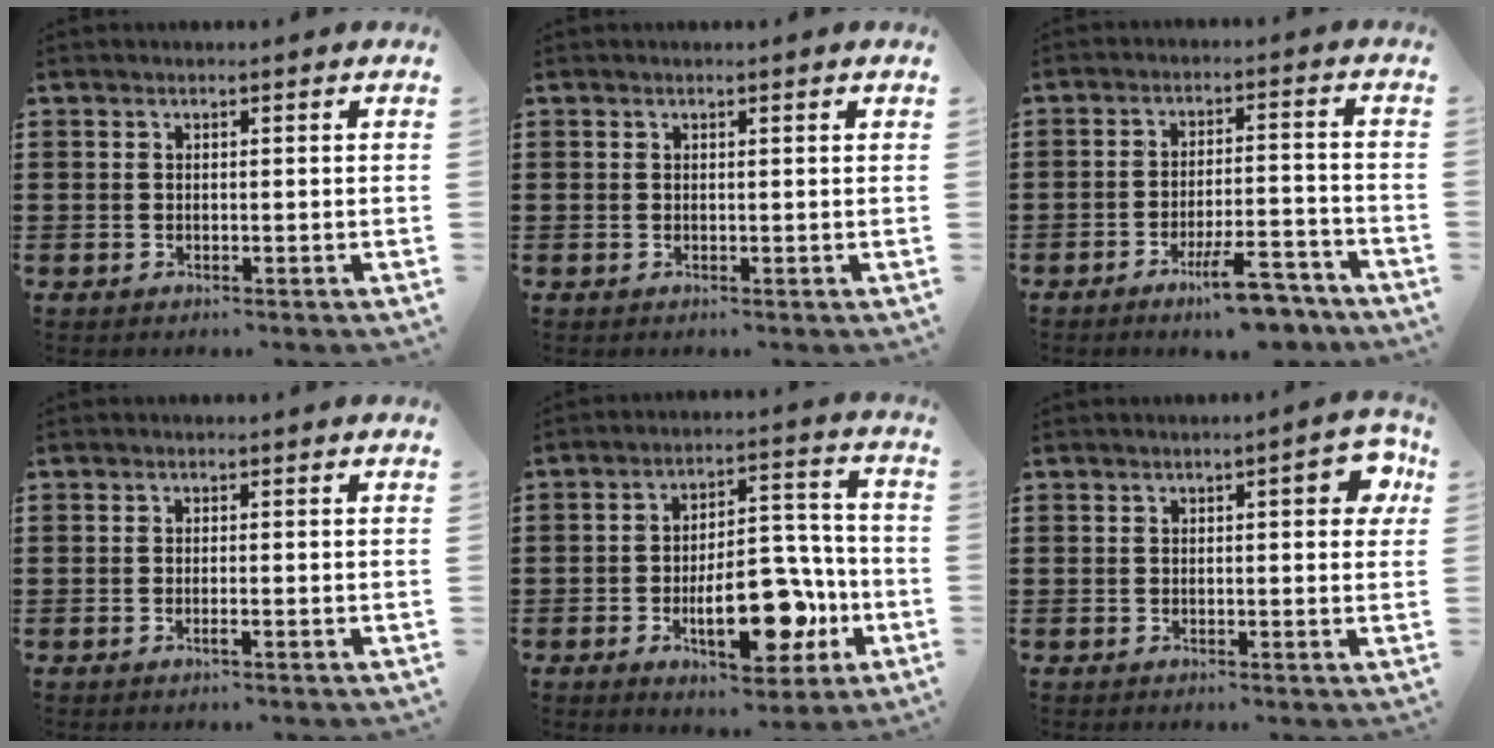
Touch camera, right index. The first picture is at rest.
{"total": 0.0}
{"total": 8.3, "force": [-6.2, 1.4, 5.4], "torque": [-0.085, 0.009, -0.110]}
{"total": 0.8, "force": [-0.3, 0.0, 0.7], "torque": [-0.012, -0.003, -0.006]}
{"total": 14.2, "force": [-4.7, 6.9, 11.5], "torque": [-0.155, -0.001, -0.077]}
{"total": 4.4, "force": [1.2, 1.2, 4.1], "torque": [-0.056, -0.001, 0.012]}